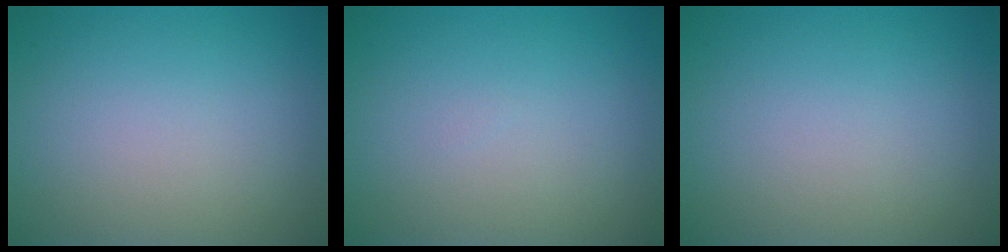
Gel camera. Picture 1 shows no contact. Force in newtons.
{"total": 0.0}
{"total": 0.0}